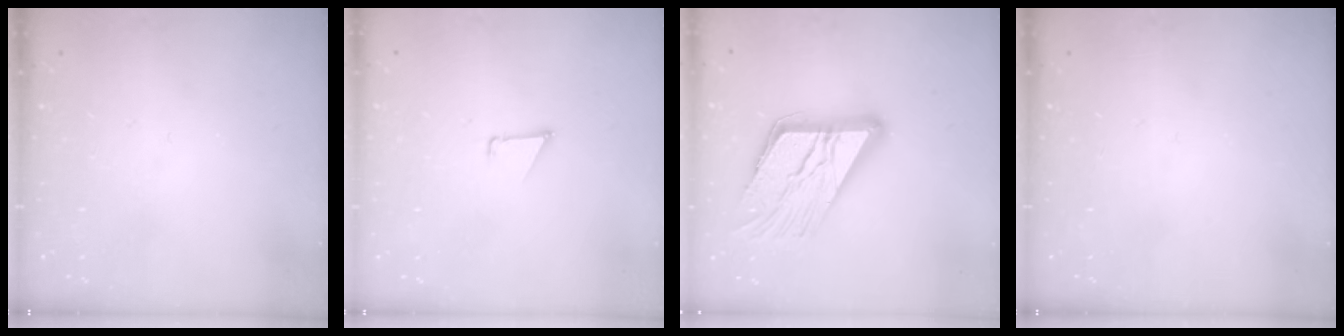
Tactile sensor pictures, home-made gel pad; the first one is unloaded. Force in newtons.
{"total": 0.7, "press": 0.7, "slide": 0.1}
{"total": 18.9, "press": 18.8, "slide": 1.9}
{"total": 0.0}